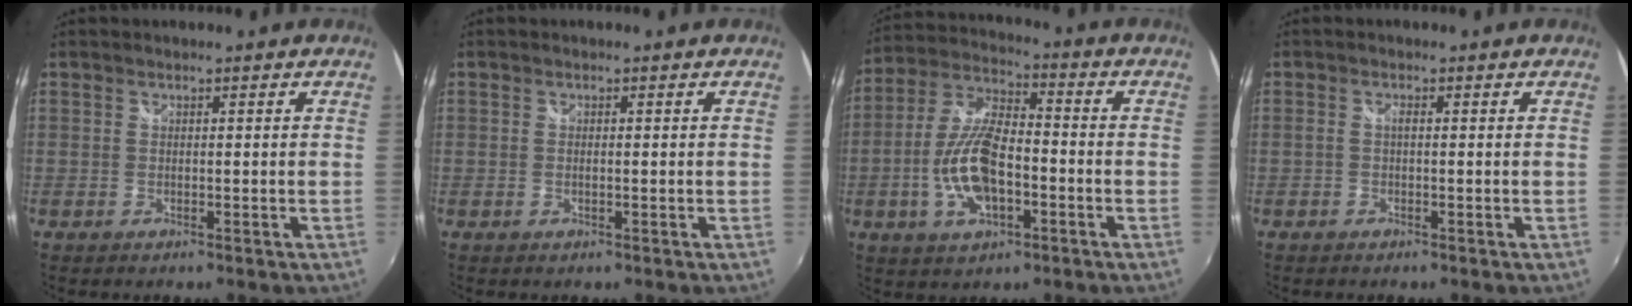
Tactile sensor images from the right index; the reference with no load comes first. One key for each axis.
{"total": 0.8, "fx": 0.0, "fy": 0.1, "fz": 0.7, "tx": -0.016, "ty": 0.000, "tz": -0.002}
{"total": 13.2, "fx": -3.7, "fy": 5.9, "fz": 11.2, "tx": -0.236, "ty": 0.004, "tz": -0.068}
{"total": 0.9, "fx": -0.1, "fy": 0.2, "fz": 0.9, "tx": -0.016, "ty": 0.003, "tz": -0.004}